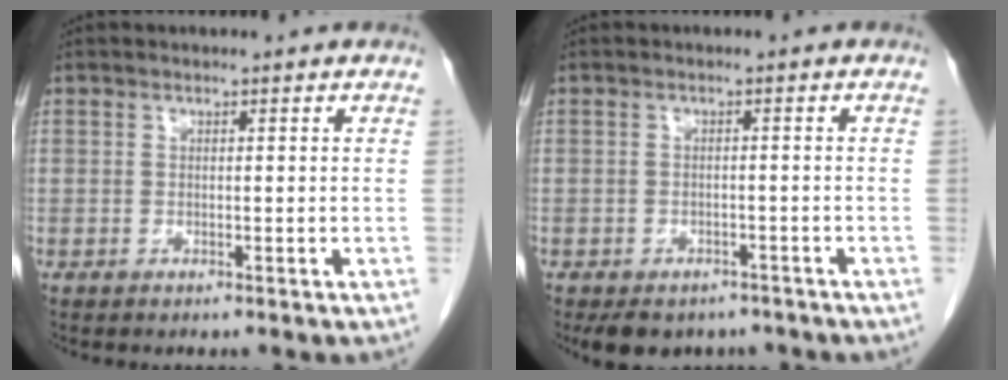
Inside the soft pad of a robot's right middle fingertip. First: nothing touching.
{"total": 7.3, "force": [-5.8, 3.9, 2.1], "torque": [-0.023, 0.003, -0.074]}